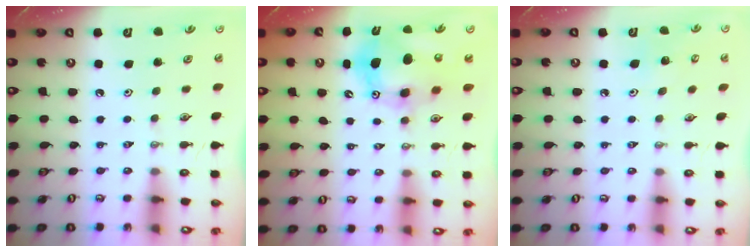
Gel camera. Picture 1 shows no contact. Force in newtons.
{"total": 12.3, "press": 12.0, "slide": 2.7}
{"total": 6.0, "press": 6.0, "slide": 0.5}